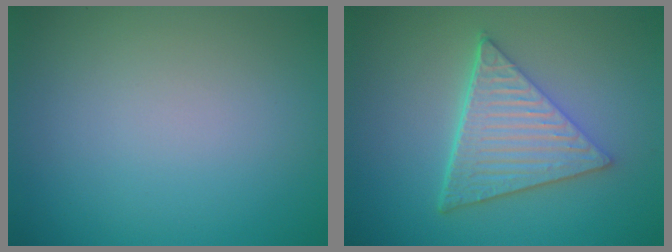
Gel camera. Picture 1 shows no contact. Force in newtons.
{"total": 6.3, "press": 4.7, "slide": 4.2}